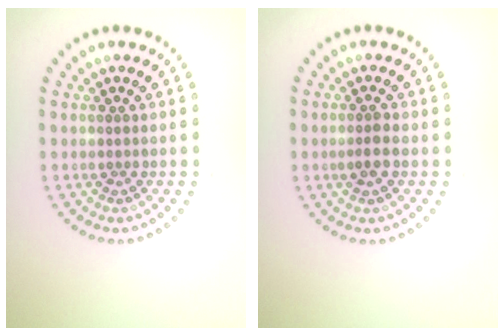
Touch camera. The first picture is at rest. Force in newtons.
{"total": 1.5, "press": 1.5, "slide": 0.3}